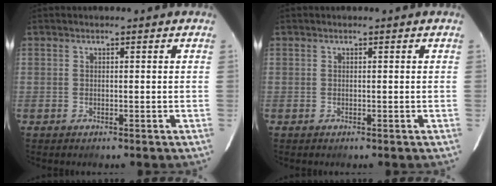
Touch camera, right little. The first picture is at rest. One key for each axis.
{"total": 0.0}